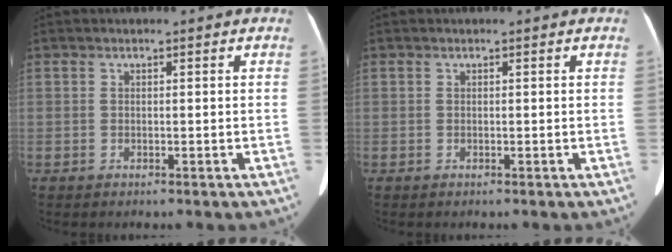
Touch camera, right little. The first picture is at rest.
{"total": 0.0}